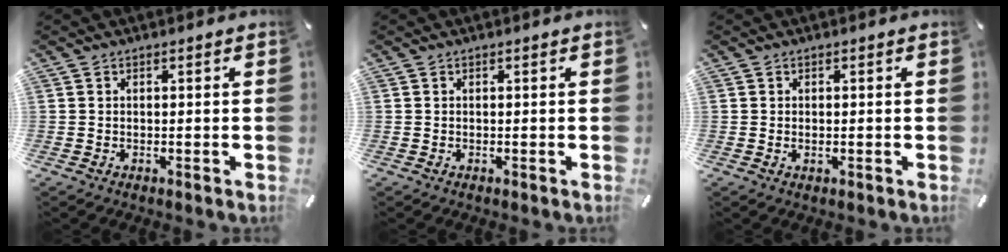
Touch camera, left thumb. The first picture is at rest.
{"total": 0.0}
{"total": 0.8, "force": [0.0, 0.4, 0.7], "torque": [-0.013, 0.002, 0.000]}